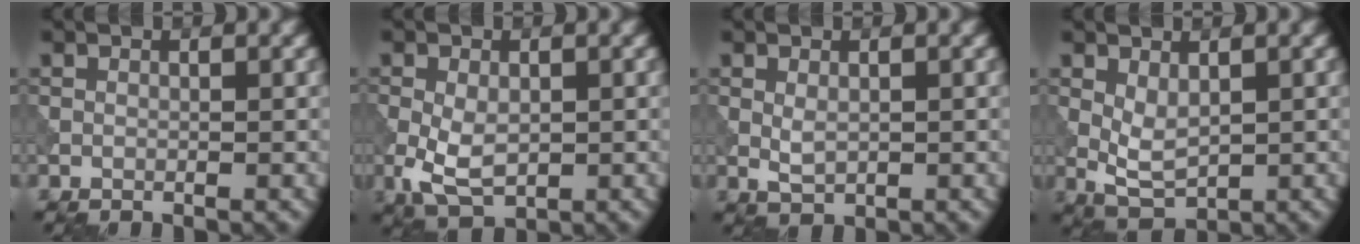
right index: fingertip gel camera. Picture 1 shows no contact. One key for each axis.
{"total": 4.5, "fx": -0.8, "fy": 2.8, "fz": 3.4, "tx": -0.076, "ty": -0.008, "tz": -0.013}
{"total": 1.5, "fx": 0.2, "fy": 0.9, "fz": 1.2, "tx": -0.029, "ty": -0.002, "tz": 0.007}
{"total": 2.9, "fx": 0.5, "fy": 1.6, "fz": 2.4, "tx": -0.050, "ty": -0.003, "tz": 0.015}